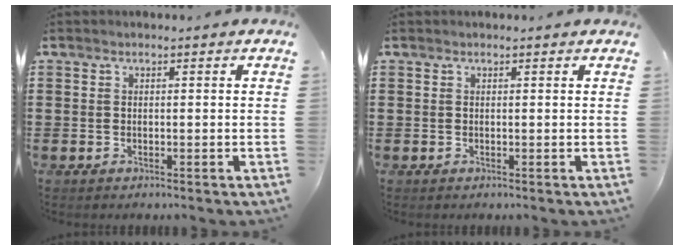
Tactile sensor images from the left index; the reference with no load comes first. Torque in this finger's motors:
{"motor_torque": [0.15, -0.09, 0.04, 0.00]}